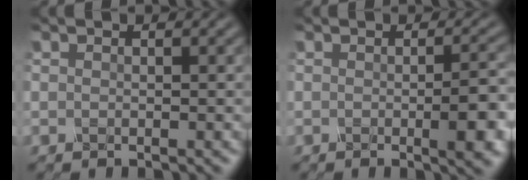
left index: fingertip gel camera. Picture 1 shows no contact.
{"total": 4.2, "force": [-0.8, 1.0, 4.0], "torque": [-0.058, -0.003, -0.010]}